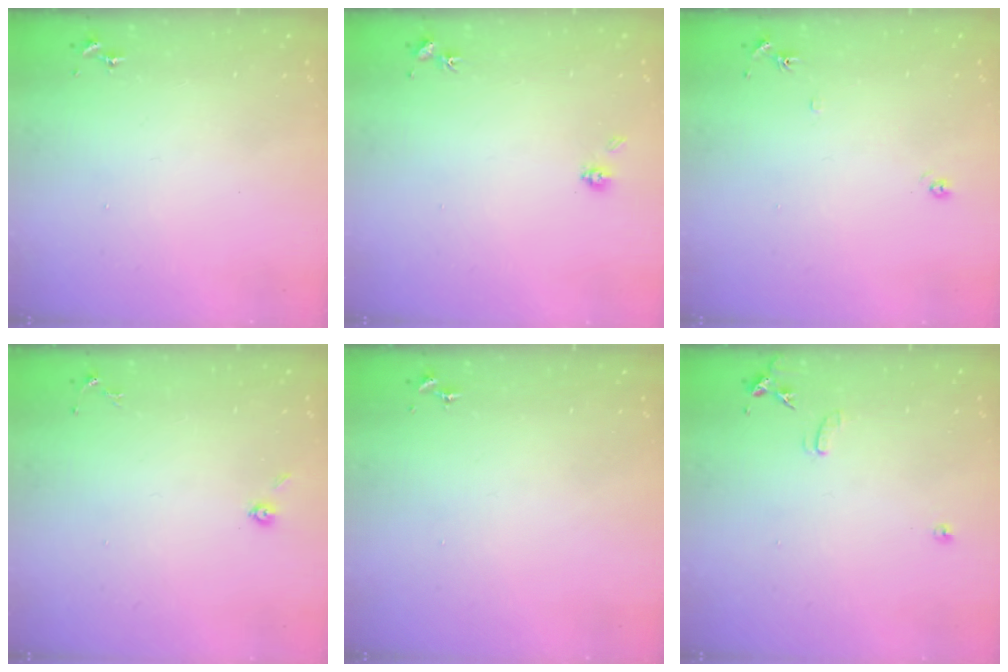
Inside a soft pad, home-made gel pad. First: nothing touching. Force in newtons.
{"total": 4.0, "press": 3.8, "slide": 1.4}
{"total": 5.8, "press": 5.8, "slide": 0.6}
{"total": 3.9, "press": 3.8, "slide": 0.9}
{"total": 0.0}
{"total": 7.0, "press": 7.0, "slide": 0.6}